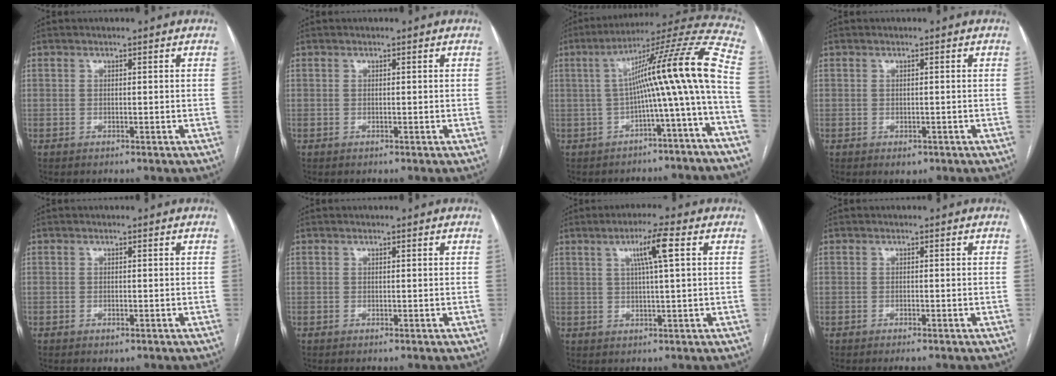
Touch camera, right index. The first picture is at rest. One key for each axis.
{"total": 0.0}
{"total": 15.3, "fx": -1.9, "fy": -1.6, "fz": 15.1, "tx": -0.208, "ty": 0.040, "tz": -0.036}
{"total": 1.5, "fx": -0.7, "fy": 1.1, "fz": 0.7, "tx": -0.007, "ty": 0.001, "tz": -0.003}
{"total": 0.9, "fx": -0.6, "fy": 0.3, "fz": 0.6, "tx": -0.009, "ty": -0.001, "tz": -0.003}
{"total": 0.0}
{"total": 5.6, "fx": 1.9, "fy": -0.3, "fz": 5.2, "tx": -0.093, "ty": 0.006, "tz": 0.032}
{"total": 1.5, "fx": -1.2, "fy": 0.1, "fz": 0.9, "tx": -0.013, "ty": -0.003, "tz": -0.016}